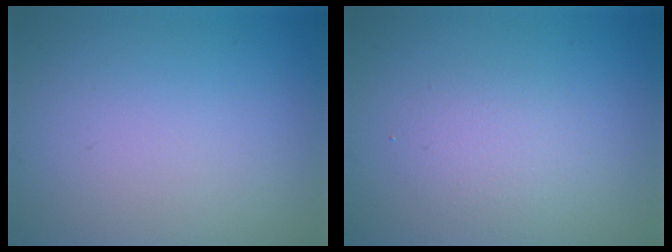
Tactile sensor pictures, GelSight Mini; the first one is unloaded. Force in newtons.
{"total": 1.9, "press": 1.8, "slide": 0.2}